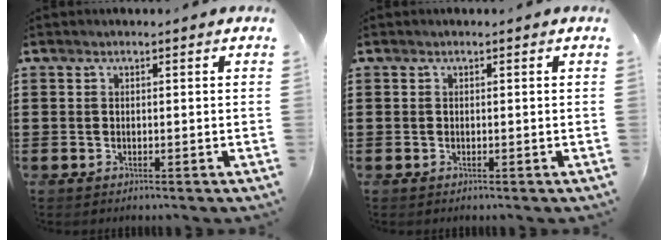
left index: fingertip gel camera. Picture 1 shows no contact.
{"total": 0.0}